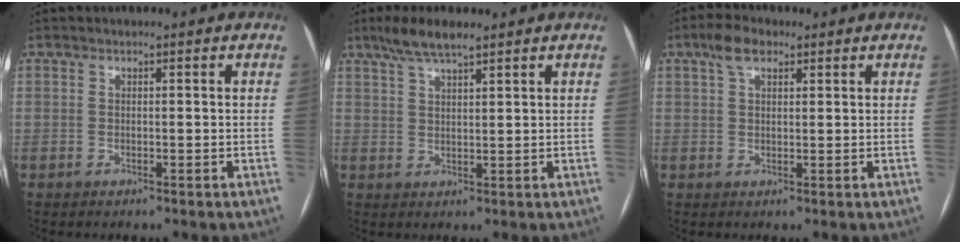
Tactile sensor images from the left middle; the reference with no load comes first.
{"total": 5.6, "force": [4.2, 0.7, 3.5], "torque": [-0.074, 0.013, 0.080]}
{"total": 4.2, "force": [2.5, 2.0, 2.8], "torque": [-0.059, 0.016, 0.046]}